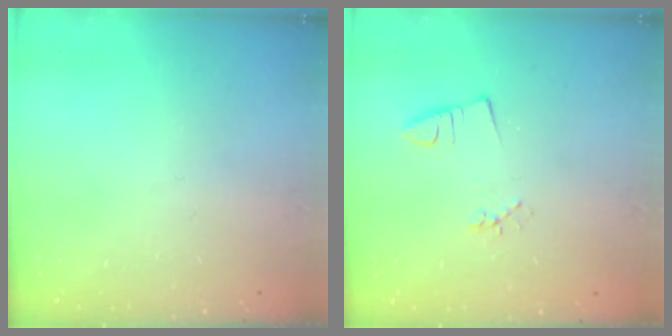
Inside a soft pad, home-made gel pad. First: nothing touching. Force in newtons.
{"total": 2.0, "press": 1.4, "slide": 1.4}